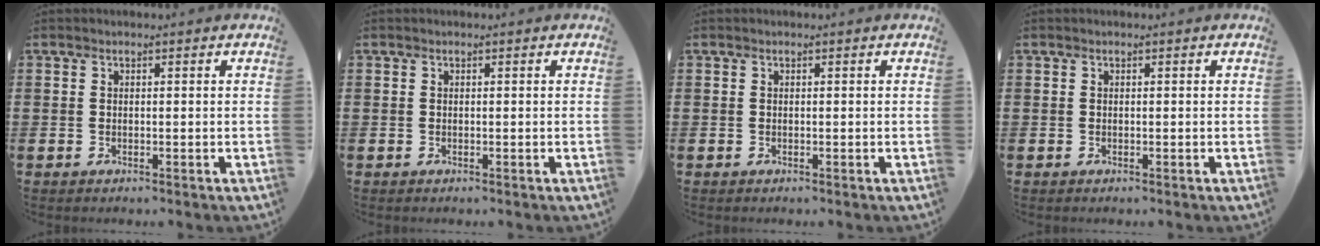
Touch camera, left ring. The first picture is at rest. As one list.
[{"total": 0.0}, {"total": 0.0}, {"total": 0.0}]